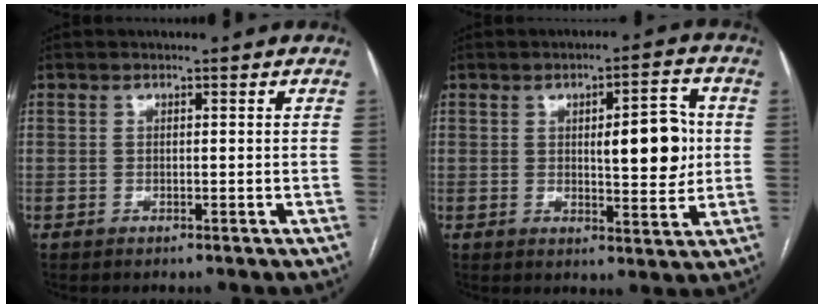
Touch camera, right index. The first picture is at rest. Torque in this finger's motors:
{"motor_torque": [0.29, 0.02, 0.18, 0.06]}